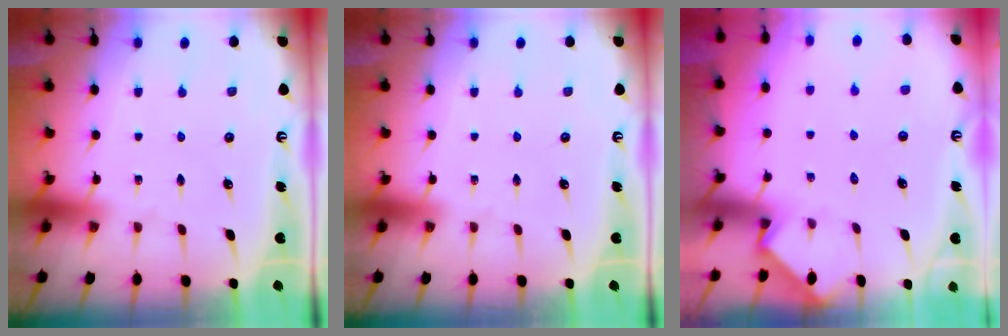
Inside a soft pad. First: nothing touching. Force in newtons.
{"total": 0.0}
{"total": 2.6, "press": 2.6, "slide": 0.4}